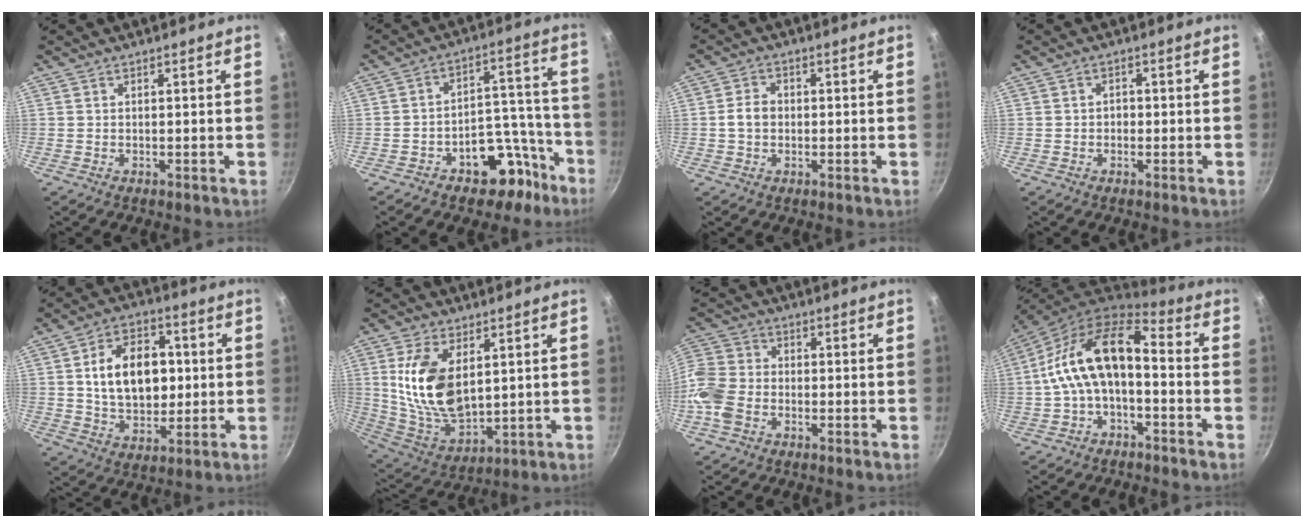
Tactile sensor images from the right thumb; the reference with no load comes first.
{"total": 12.6, "force": [-7.5, 7.2, 7.1], "torque": [-0.056, 0.085, -0.107]}
{"total": 3.8, "force": [-0.3, 3.0, 2.4], "torque": [-0.041, 0.011, -0.009]}
{"total": 1.6, "force": [-0.3, 1.3, 0.9], "torque": [-0.004, 0.005, -0.007]}
{"total": 15.2, "force": [1.9, 10.1, 11.2], "torque": [-0.150, 0.004, 0.032]}
{"total": 16.1, "force": [3.5, 9.0, 12.9], "torque": [-0.236, -0.021, 0.083]}
{"total": 9.3, "force": [-3.0, 6.7, 5.7], "torque": [-0.132, 0.016, -0.066]}
{"total": 14.7, "force": [-1.1, 7.6, 12.5], "torque": [-0.224, 0.057, -0.030]}